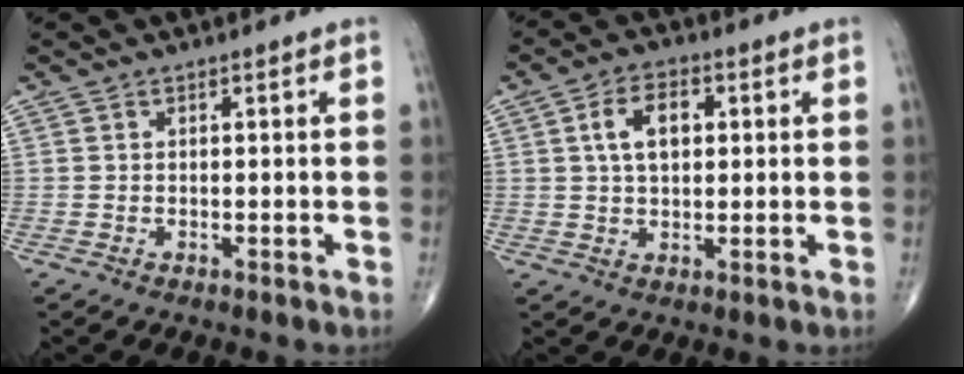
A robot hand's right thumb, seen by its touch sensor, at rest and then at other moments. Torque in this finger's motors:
{"motor_torque": [-0.26, 0.99, 0.47, 0.29, 0.02]}